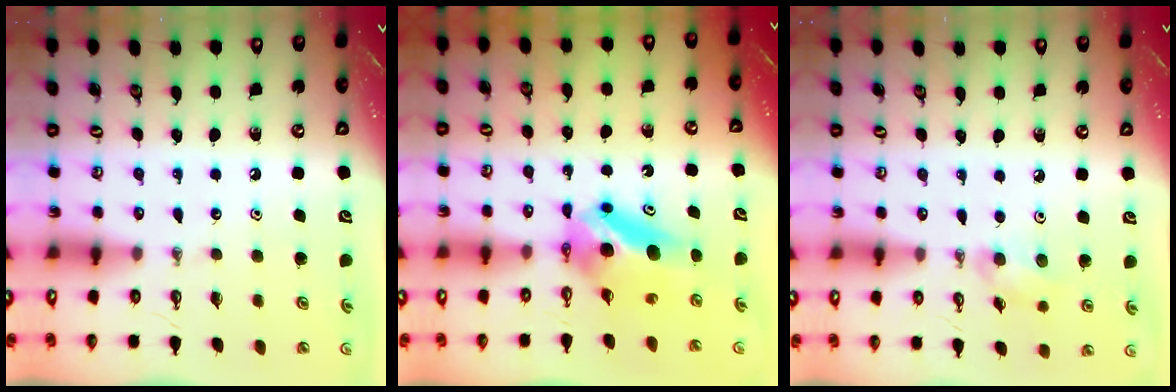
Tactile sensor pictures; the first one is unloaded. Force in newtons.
{"total": 6.5, "press": 6.2, "slide": 1.9}
{"total": 7.4, "press": 5.6, "slide": 4.8}